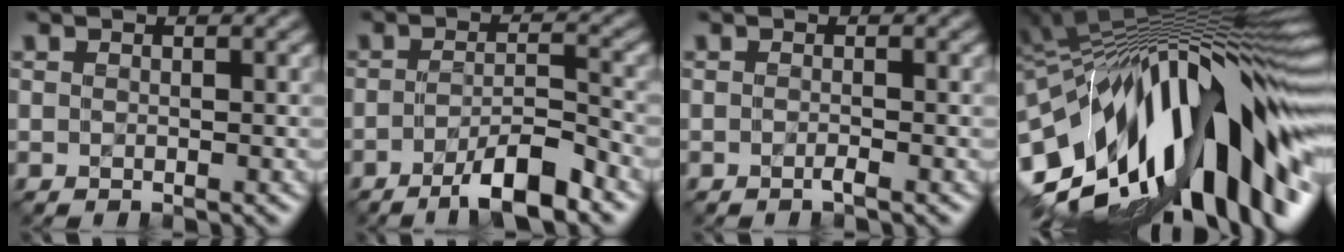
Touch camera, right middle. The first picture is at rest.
{"total": 5.3, "force": [-3.4, 1.0, 3.9], "torque": [-0.063, 0.003, -0.059]}
{"total": 0.8, "force": [-0.5, 0.0, 0.6], "torque": [-0.012, -0.001, -0.011]}
{"total": 18.6, "force": [-2.1, 8.3, 16.5], "torque": [-0.267, 0.011, -0.051]}